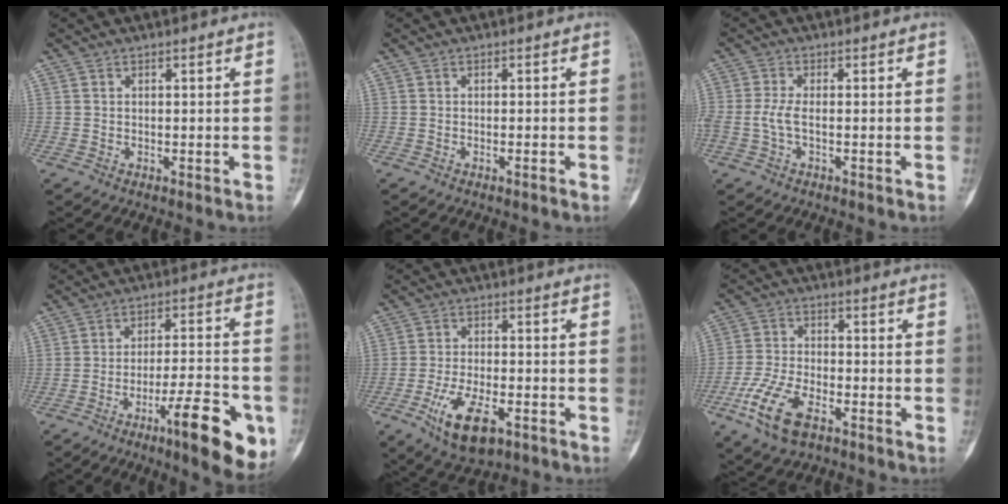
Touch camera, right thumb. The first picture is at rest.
{"total": 0.7, "force": [-0.5, 0.2, 0.5], "torque": [-0.010, 0.006, -0.006]}
{"total": 3.6, "force": [-0.8, 1.8, 3.0], "torque": [-0.076, 0.006, -0.021]}
{"total": 16.0, "force": [-7.4, 3.8, 13.7], "torque": [-0.177, 0.034, -0.105]}
{"total": 10.7, "force": [-5.2, 4.8, 8.1], "torque": [-0.143, 0.013, -0.084]}
{"total": 11.3, "force": [-5.9, 5.5, 7.8], "torque": [-0.162, 0.016, -0.114]}